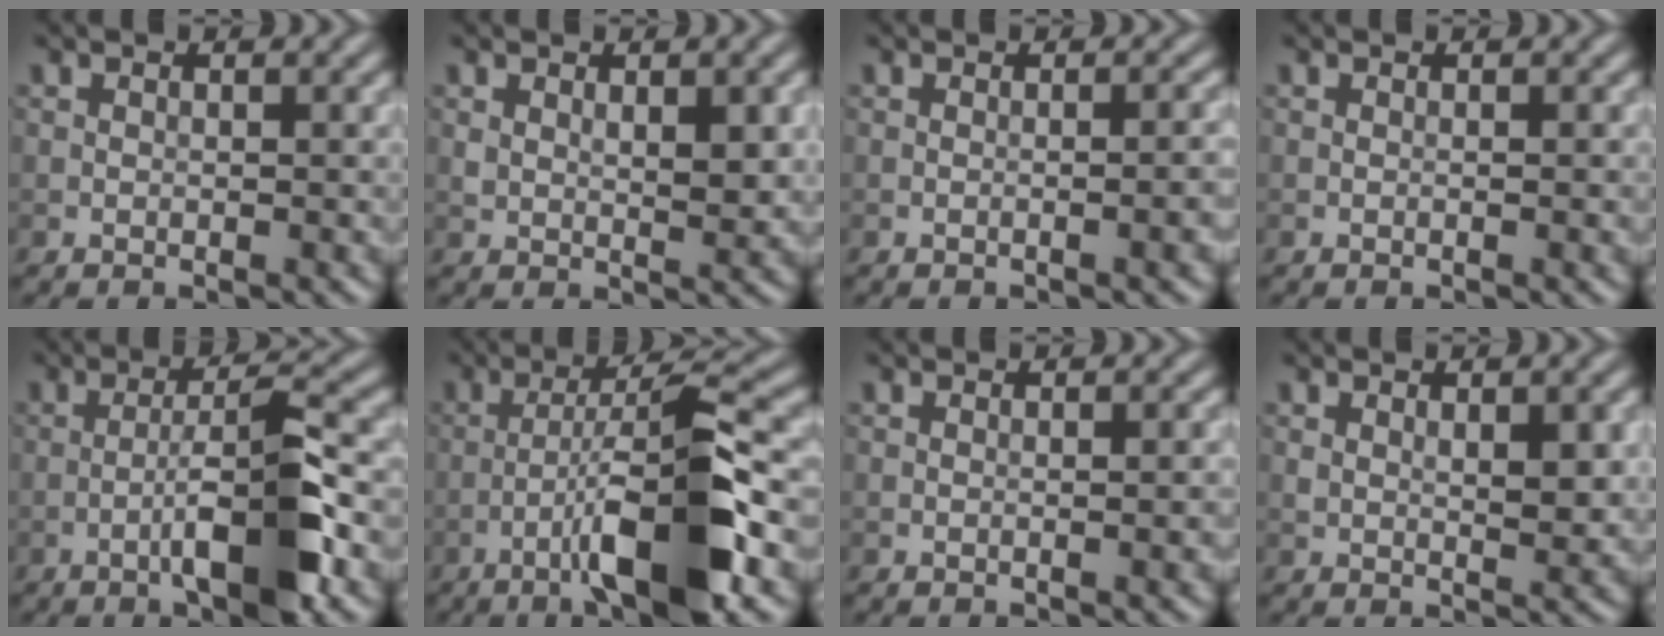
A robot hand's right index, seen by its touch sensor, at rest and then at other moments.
{"total": 3.0, "force": [0.9, 1.3, 2.5], "torque": [-0.043, -0.004, 0.021]}
{"total": 3.1, "force": [-0.5, 0.9, 2.9], "torque": [-0.023, 0.005, -0.008]}
{"total": 0.6, "force": [-0.1, 0.0, 0.6], "torque": [-0.008, -0.002, -0.001]}
{"total": 6.6, "force": [-2.4, 0.9, 6.1], "torque": [-0.105, 0.015, -0.046]}
{"total": 9.1, "force": [-3.4, 1.2, 8.3], "torque": [-0.137, 0.021, -0.065]}
{"total": 1.6, "force": [-0.2, 0.4, 1.6], "torque": [-0.016, 0.000, -0.006]}
{"total": 2.7, "force": [0.8, 1.1, 2.4], "torque": [-0.040, -0.003, 0.018]}